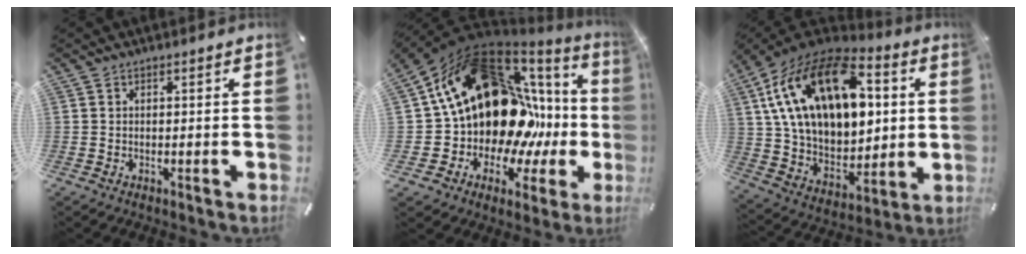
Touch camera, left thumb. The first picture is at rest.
{"total": 22.8, "force": [6.0, 16.2, 14.9], "torque": [-0.220, -0.094, 0.144]}
{"total": 22.8, "force": [8.7, 14.7, 15.1], "torque": [-0.300, -0.038, 0.154]}